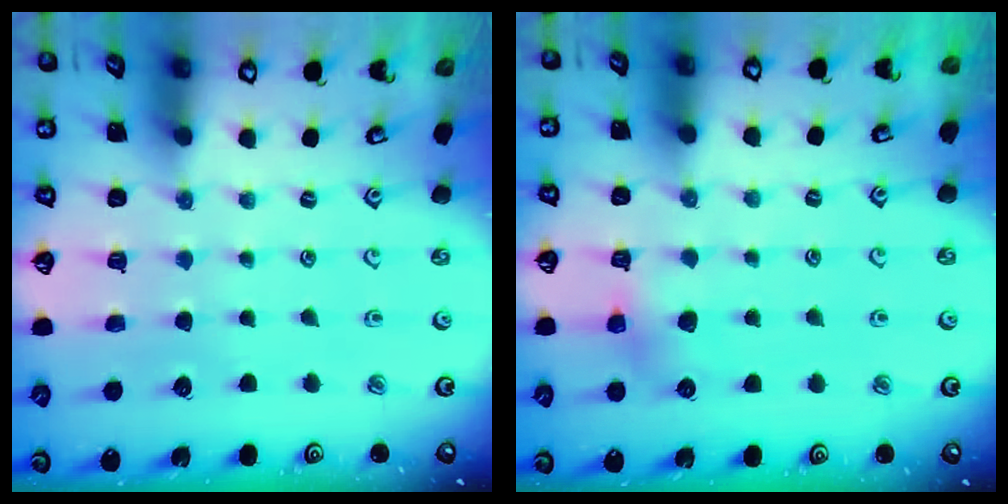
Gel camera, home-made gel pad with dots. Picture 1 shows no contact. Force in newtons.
{"total": 5.4, "press": 5.4, "slide": 0.6}